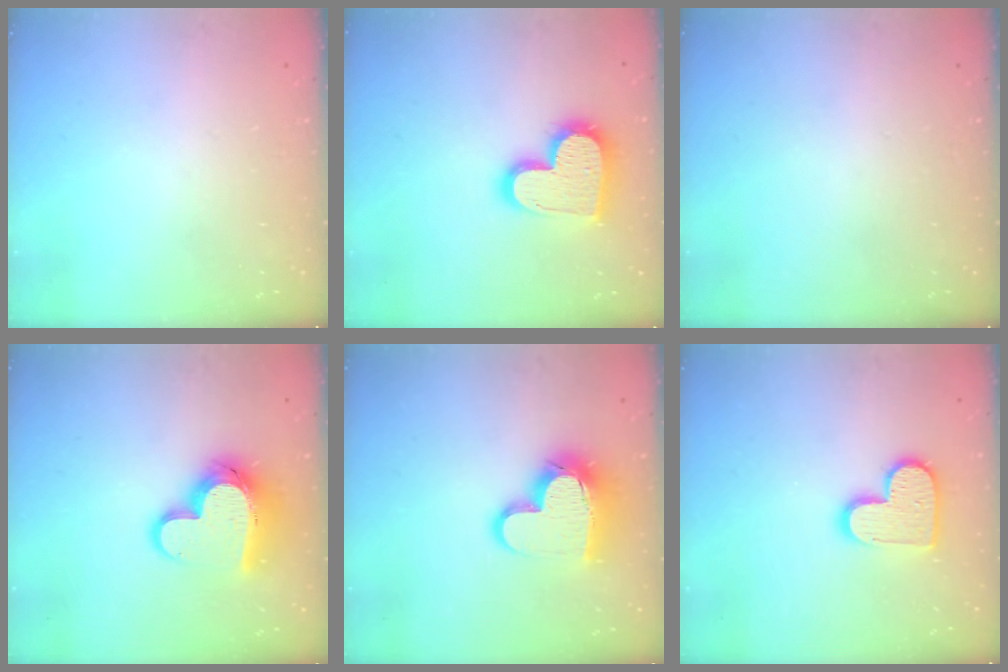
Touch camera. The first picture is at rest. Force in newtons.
{"total": 17.5, "press": 17.4, "slide": 1.3}
{"total": 0.0}
{"total": 15.7, "press": 15.6, "slide": 1.3}
{"total": 15.3, "press": 15.2, "slide": 1.0}
{"total": 12.5, "press": 12.5, "slide": 0.7}